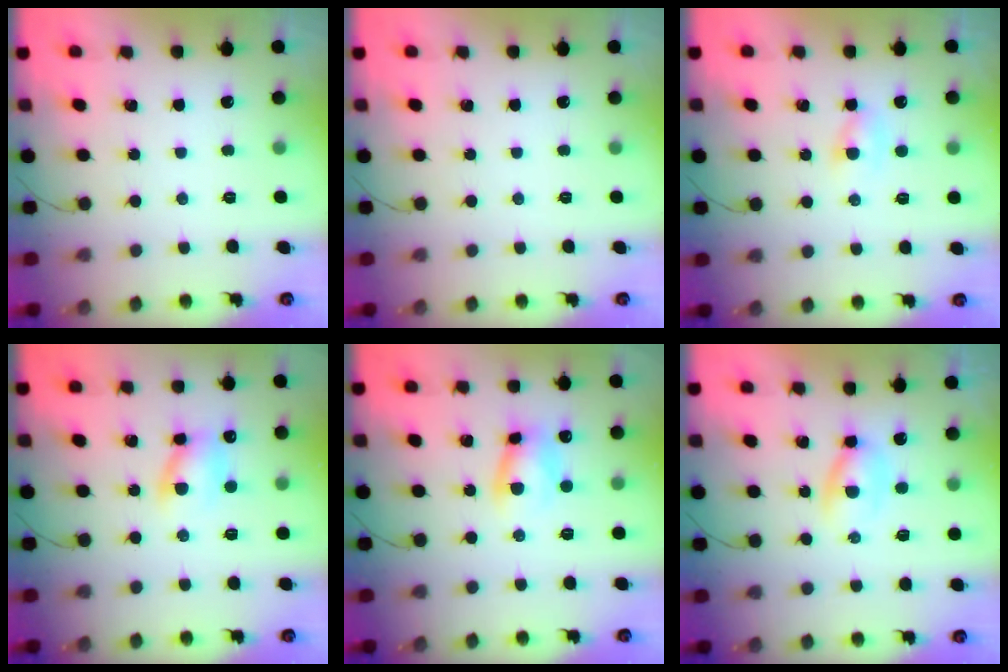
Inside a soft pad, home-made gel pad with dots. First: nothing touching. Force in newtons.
{"total": 0.0}
{"total": 2.3, "press": 2.1, "slide": 0.9}
{"total": 7.6, "press": 7.4, "slide": 1.3}
{"total": 7.2, "press": 7.2, "slide": 0.5}
{"total": 3.6, "press": 3.5, "slide": 1.1}